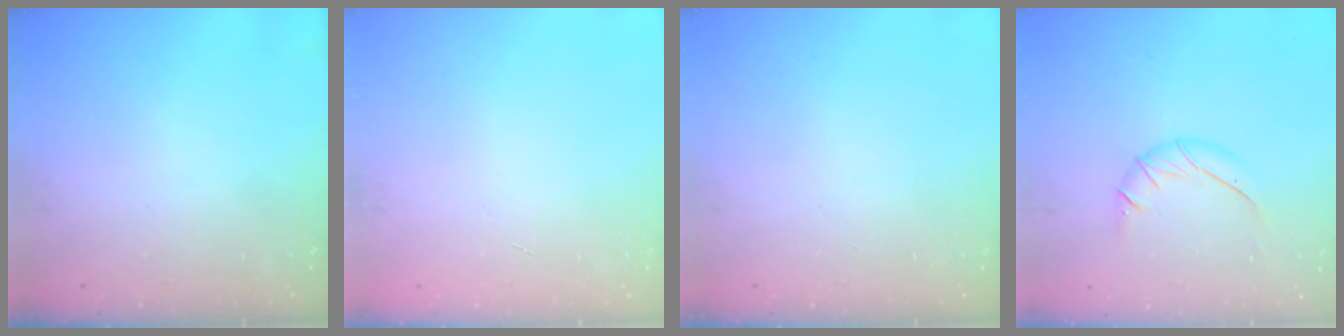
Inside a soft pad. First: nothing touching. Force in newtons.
{"total": 0.0}
{"total": 0.0}
{"total": 8.6, "press": 8.6, "slide": 0.7}